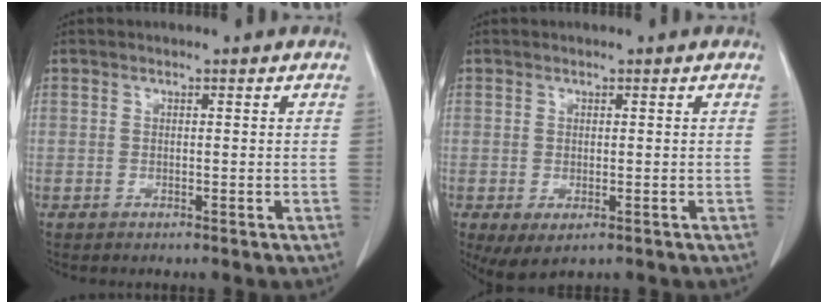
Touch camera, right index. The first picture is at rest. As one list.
[{"total": 4.2, "force": [-1.9, 1.9, 3.2], "torque": [-0.046, -0.013, -0.021]}]